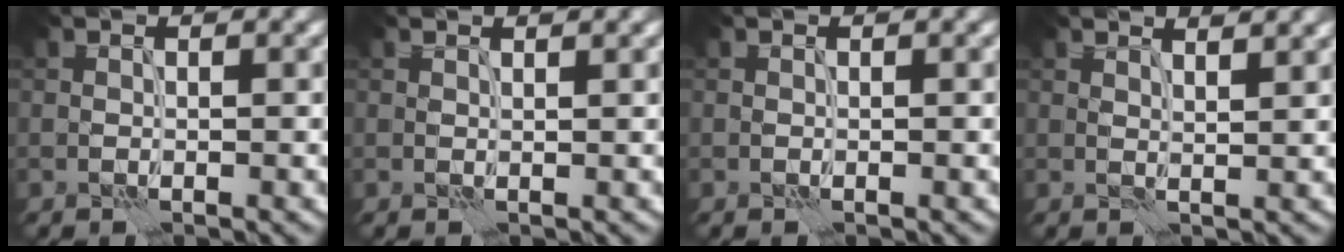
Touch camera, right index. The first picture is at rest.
{"total": 1.3, "force": [1.0, 0.4, 0.7], "torque": [-0.006, 0.000, 0.004]}
{"total": 0.0}
{"total": 3.9, "force": [2.9, 1.4, 2.2], "torque": [-0.010, 0.017, 0.019]}